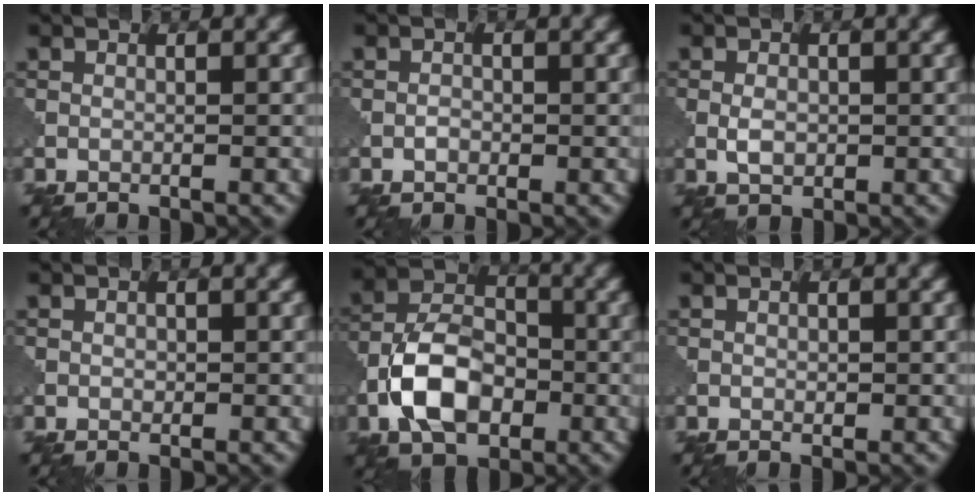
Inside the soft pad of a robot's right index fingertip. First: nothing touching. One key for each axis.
{"total": 0.5, "fx": 0.1, "fy": 0.5, "fz": 0.2, "tx": -0.006, "ty": 0.002, "tz": 0.005}
{"total": 1.6, "fx": 0.2, "fy": 1.2, "fz": 1.1, "tx": -0.027, "ty": -0.001, "tz": 0.008}
{"total": 0.6, "fx": 0.2, "fy": 0.5, "fz": 0.2, "tx": -0.006, "ty": 0.001, "tz": 0.010}
{"total": 7.6, "fx": -2.2, "fy": 5.1, "fz": 5.1, "tx": -0.102, "ty": 0.007, "tz": -0.044}
{"total": 0.6, "fx": 0.3, "fy": 0.4, "fz": 0.3, "tx": -0.009, "ty": -0.001, "tz": 0.011}